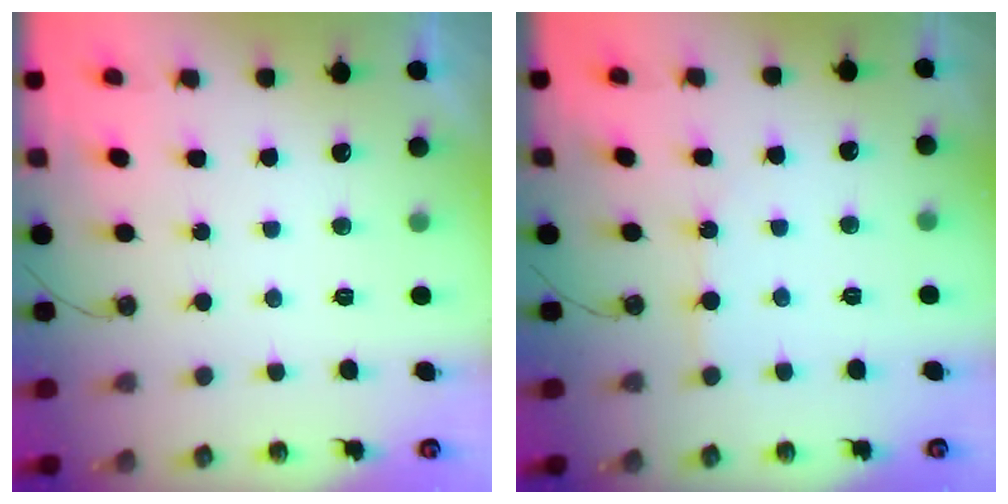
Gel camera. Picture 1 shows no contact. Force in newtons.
{"total": 3.5, "press": 3.4, "slide": 0.5}